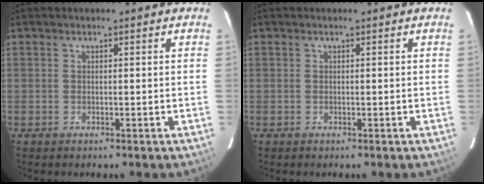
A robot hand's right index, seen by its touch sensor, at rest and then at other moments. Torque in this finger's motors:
{"motor_torque": [0.11, 0.06, -0.02, 0.01]}